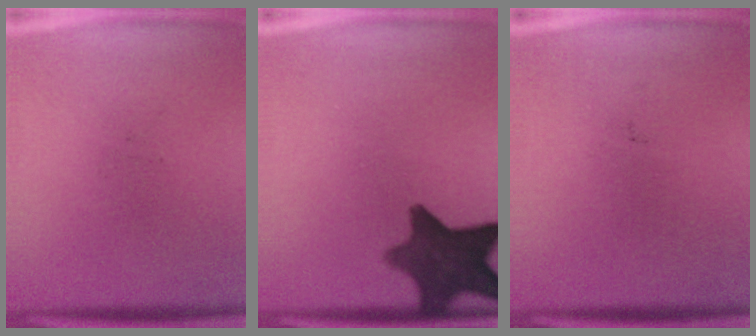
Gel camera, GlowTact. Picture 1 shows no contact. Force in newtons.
{"total": 11.2}
{"total": 0.0}